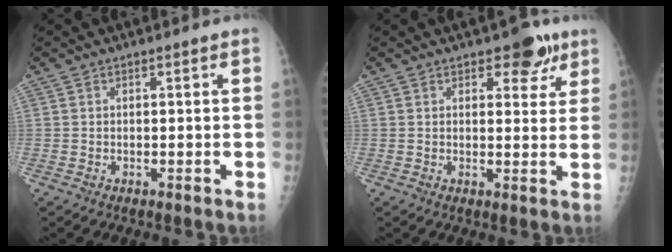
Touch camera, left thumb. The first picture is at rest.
{"total": 5.8, "force": [3.6, 3.0, 3.4], "torque": [-0.012, -0.015, 0.044]}